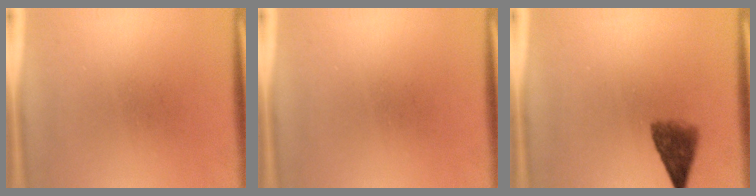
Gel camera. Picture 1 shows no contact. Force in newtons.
{"total": 0.0}
{"total": 4.7}